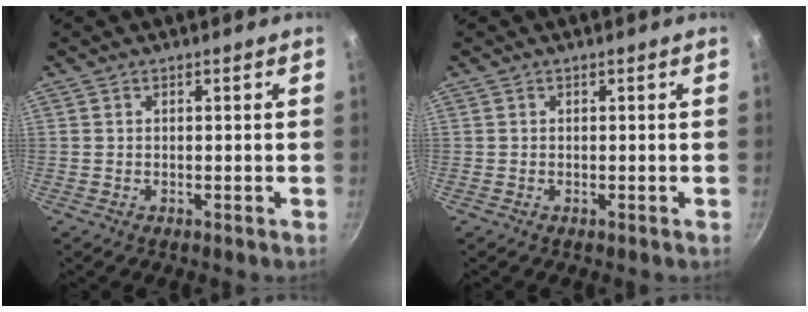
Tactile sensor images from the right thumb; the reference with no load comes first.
{"total": 0.0}